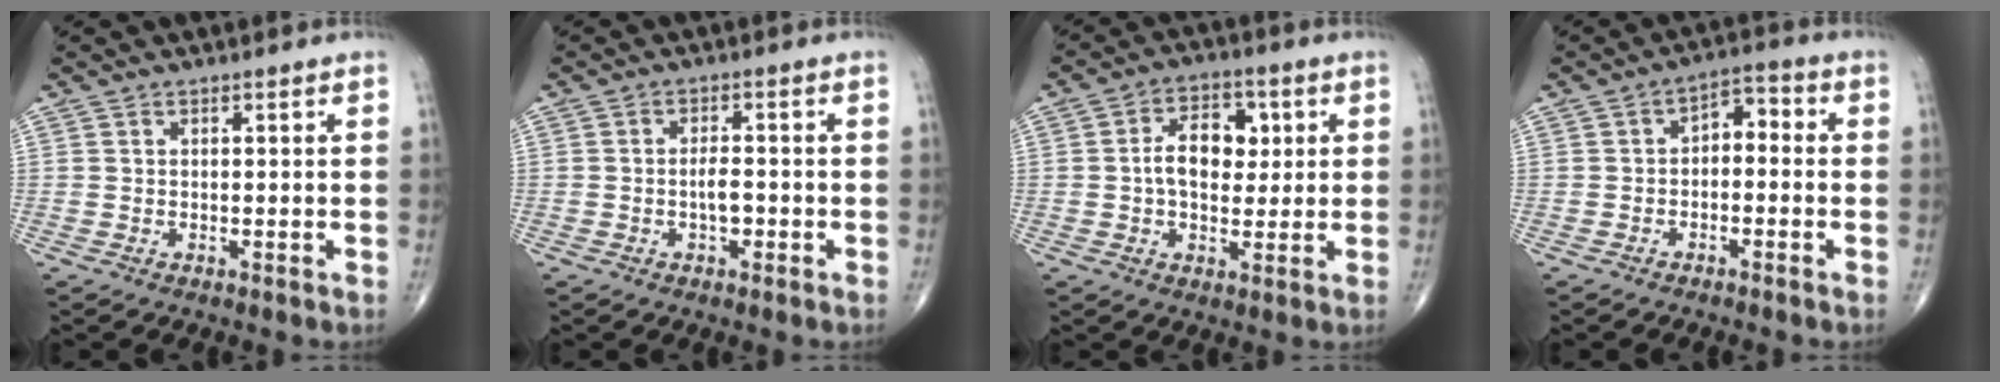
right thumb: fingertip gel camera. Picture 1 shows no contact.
{"total": 3.0, "force": [-0.9, 1.4, 2.5], "torque": [-0.036, 0.008, -0.016]}
{"total": 9.1, "force": [1.1, 6.0, 6.8], "torque": [-0.082, 0.010, 0.013]}
{"total": 4.9, "force": [-0.7, 3.1, 3.8], "torque": [-0.040, 0.034, -0.024]}